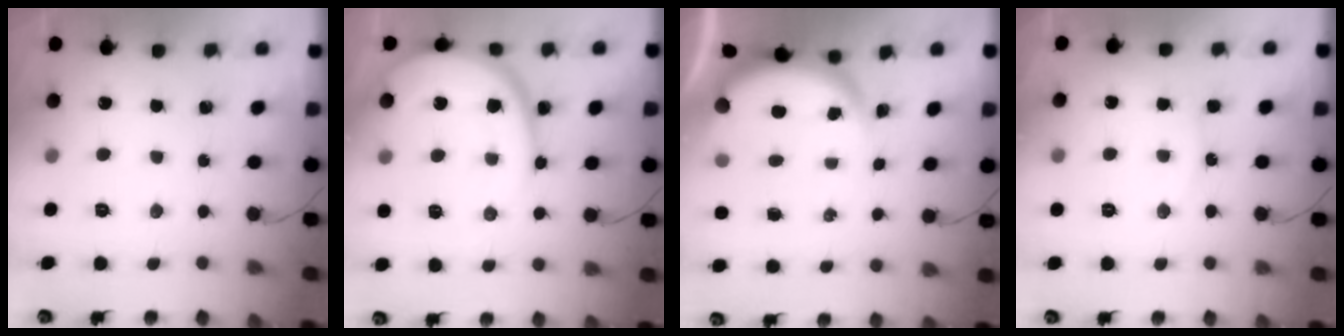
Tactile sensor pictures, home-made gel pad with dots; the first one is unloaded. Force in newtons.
{"total": 15.6, "press": 15.5, "slide": 2.0}
{"total": 3.7, "press": 3.7, "slide": 0.1}
{"total": 8.7, "press": 8.7, "slide": 0.4}